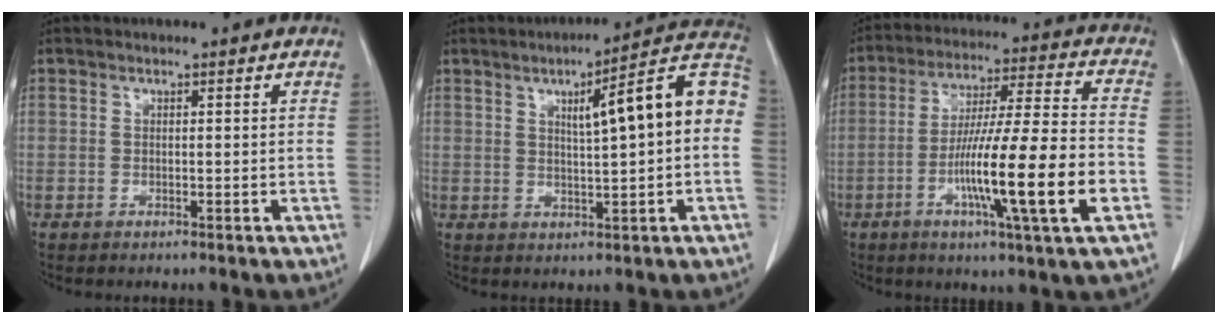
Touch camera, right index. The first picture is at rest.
{"total": 13.0, "force": [1.9, 1.1, 12.8], "torque": [-0.173, 0.032, 0.021]}
{"total": 17.7, "force": [-5.4, -0.1, 16.9], "torque": [-0.290, -0.009, -0.091]}